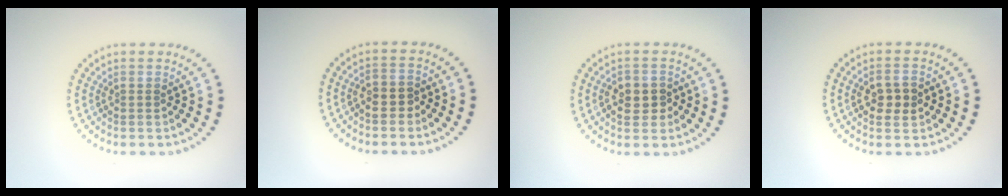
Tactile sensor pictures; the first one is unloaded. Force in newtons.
{"total": 1.5, "press": 1.3, "slide": 0.7}
{"total": 2.8, "press": 2.8, "slide": 0.5}
{"total": 2.6, "press": 2.6, "slide": 0.2}